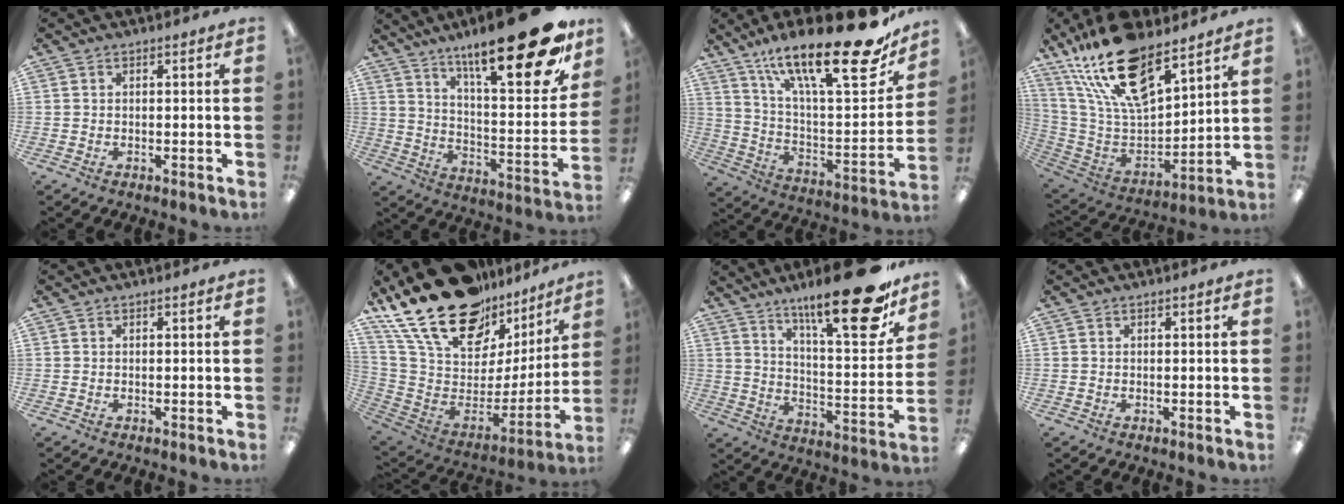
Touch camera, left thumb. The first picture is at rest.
{"total": 25.6, "force": [16.9, 6.3, 18.1], "torque": [-0.262, -0.116, 0.272]}
{"total": 26.1, "force": [17.8, 7.3, 17.7], "torque": [-0.262, -0.115, 0.287]}
{"total": 23.1, "force": [16.2, 9.8, 13.3], "torque": [-0.251, -0.090, 0.289]}
{"total": 0.0}
{"total": 26.1, "force": [18.7, 12.9, 12.8], "torque": [-0.230, -0.119, 0.345]}
{"total": 23.4, "force": [16.0, 6.6, 15.7], "torque": [-0.224, -0.107, 0.254]}
{"total": 0.0}